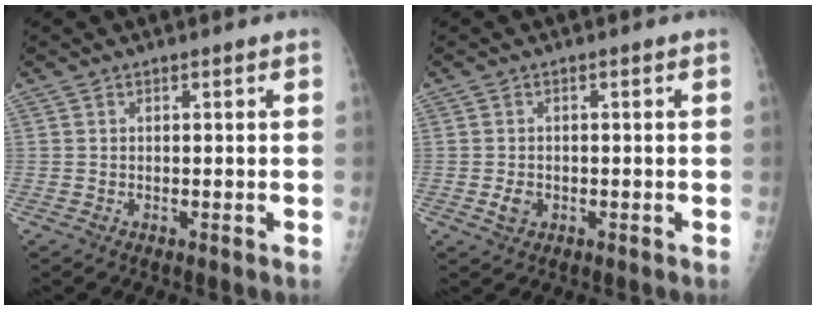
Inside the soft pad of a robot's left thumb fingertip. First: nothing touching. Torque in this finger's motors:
{"motor_torque": [0.20, 0.43, 0.36, 0.03, 0.00]}